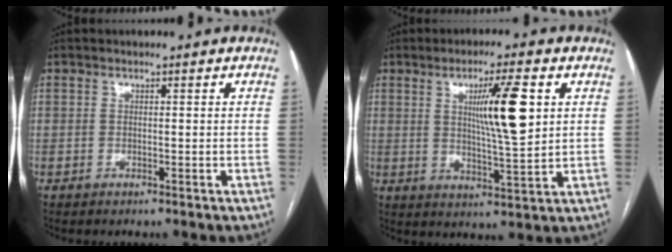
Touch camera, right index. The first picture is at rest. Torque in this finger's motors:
{"motor_torque": [0.68, 0.43, 0.29, 0.09]}